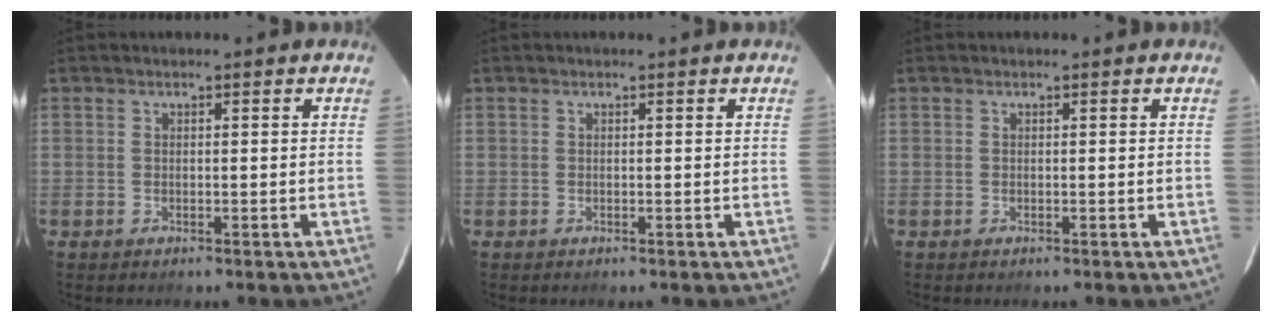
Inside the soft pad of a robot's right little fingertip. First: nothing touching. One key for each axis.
{"total": 0.0}
{"total": 0.0}